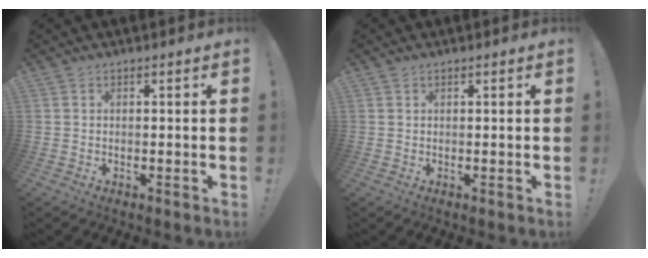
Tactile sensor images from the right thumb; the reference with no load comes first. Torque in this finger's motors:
{"motor_torque": [-0.03, -0.12, -0.21, 0.21, 0.00]}